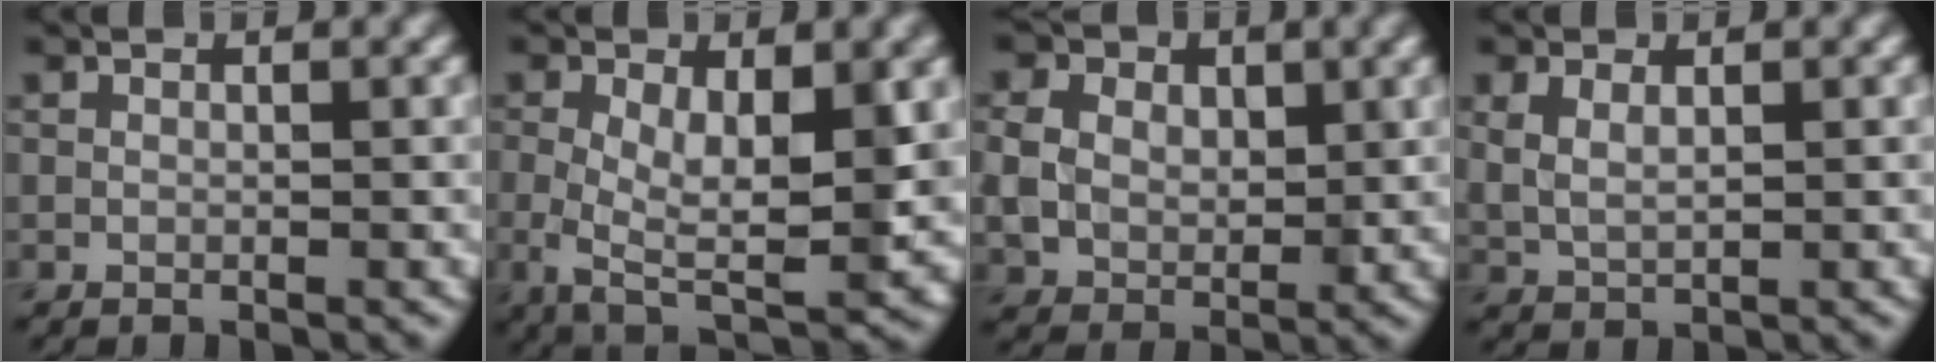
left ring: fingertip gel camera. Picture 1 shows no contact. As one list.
[{"total": 7.5, "force": [0.0, 3.1, 6.8], "torque": [-0.127, -0.008, -0.001]}, {"total": 6.3, "force": [1.6, 4.9, 3.5], "torque": [-0.092, 0.007, 0.020]}, {"total": 2.2, "force": [0.8, 1.2, 1.7], "torque": [-0.041, -0.002, 0.022]}]